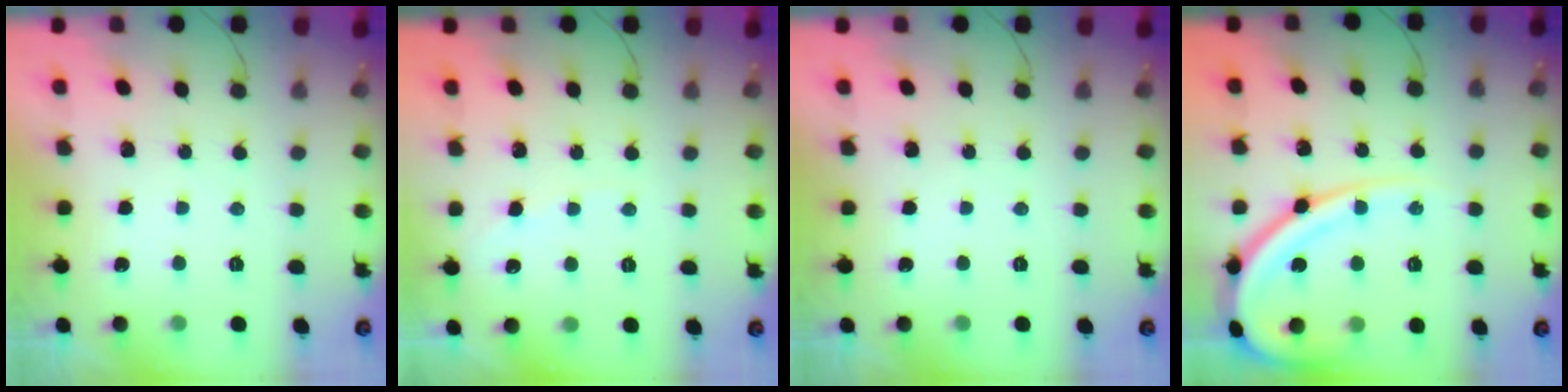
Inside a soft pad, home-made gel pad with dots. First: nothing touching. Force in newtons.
{"total": 2.7, "press": 2.6, "slide": 0.4}
{"total": 0.0}
{"total": 15.0, "press": 14.8, "slide": 1.9}